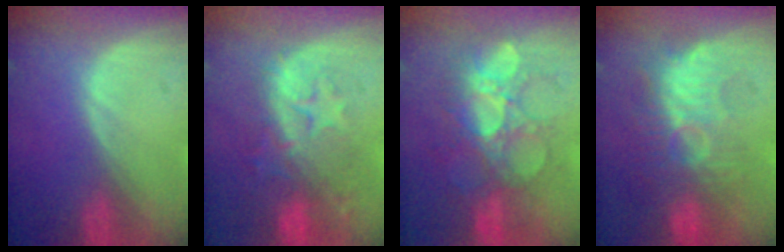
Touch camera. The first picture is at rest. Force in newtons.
{"total": 10.0, "press": 8.9, "slide": 4.6}
{"total": 8.8, "press": 8.7, "slide": 1.6}
{"total": 9.3, "press": 8.9, "slide": 2.6}